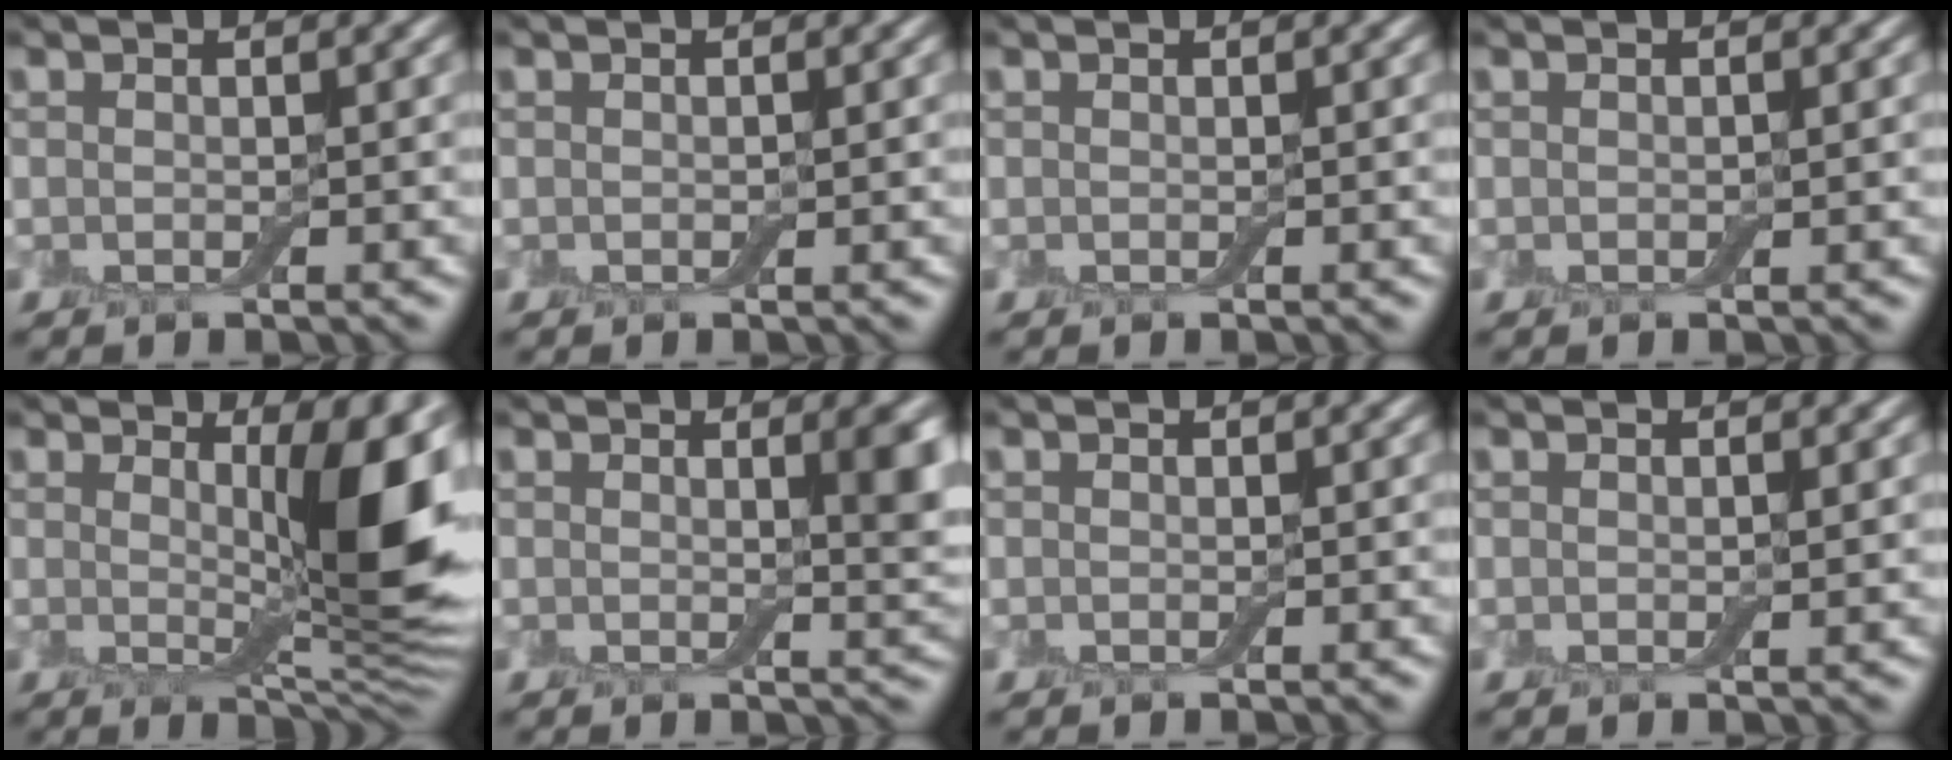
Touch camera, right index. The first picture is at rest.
{"total": 0.0}
{"total": 0.0}
{"total": 0.0}
{"total": 9.5, "force": [2.0, 2.7, 8.9], "torque": [-0.117, -0.011, 0.038]}
{"total": 4.2, "force": [1.2, 1.5, 3.7], "torque": [-0.025, 0.002, 0.015]}
{"total": 0.0}
{"total": 0.8, "force": [0.5, 0.3, 0.5], "torque": [-0.003, 0.003, 0.008]}